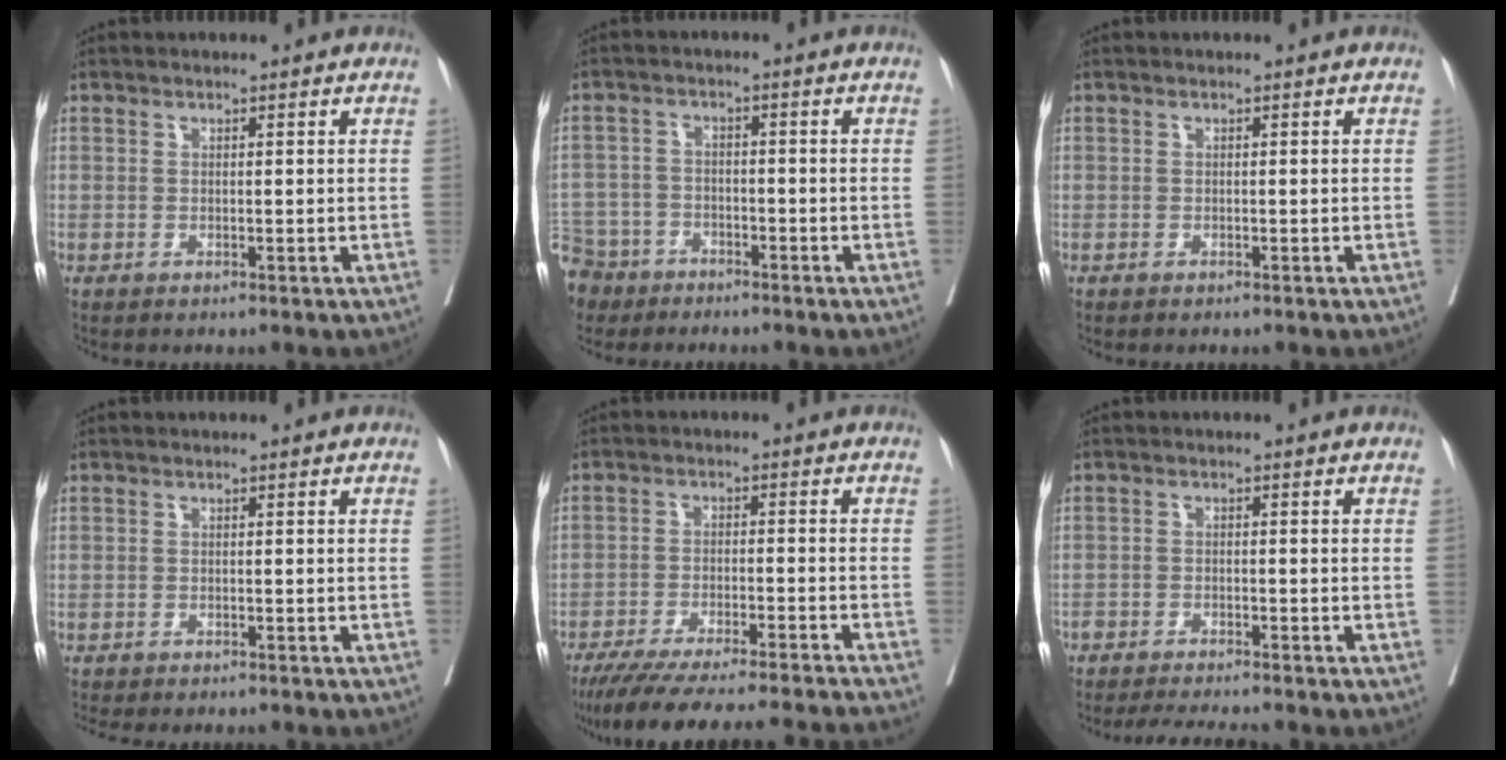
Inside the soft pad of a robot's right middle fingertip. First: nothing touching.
{"total": 10.9, "force": [-7.8, 7.2, 2.2], "torque": [-0.087, -0.001, -0.139]}
{"total": 0.0}
{"total": 7.7, "force": [-6.9, 1.6, 3.0], "torque": [-0.037, -0.008, -0.090]}
{"total": 20.0, "force": [-18.2, -0.6, 8.4], "torque": [-0.113, -0.047, -0.260]}
{"total": 7.7, "force": [-7.1, 0.5, 3.0], "torque": [-0.034, -0.011, -0.110]}